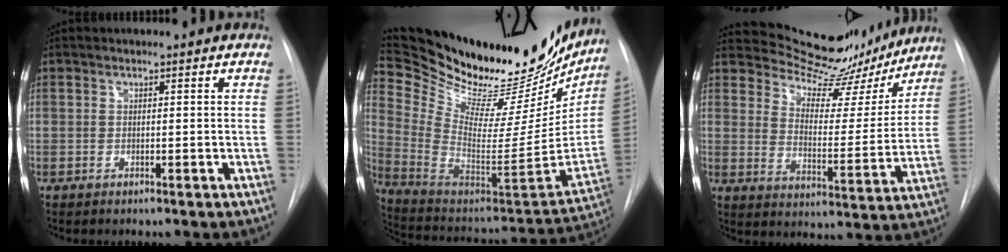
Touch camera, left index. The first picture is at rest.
{"total": 33.8, "force": [28.8, 9.4, 15.1], "torque": [-0.250, -0.067, 0.408]}
{"total": 16.3, "force": [15.4, 4.4, 3.0], "torque": [-0.030, -0.031, 0.199]}